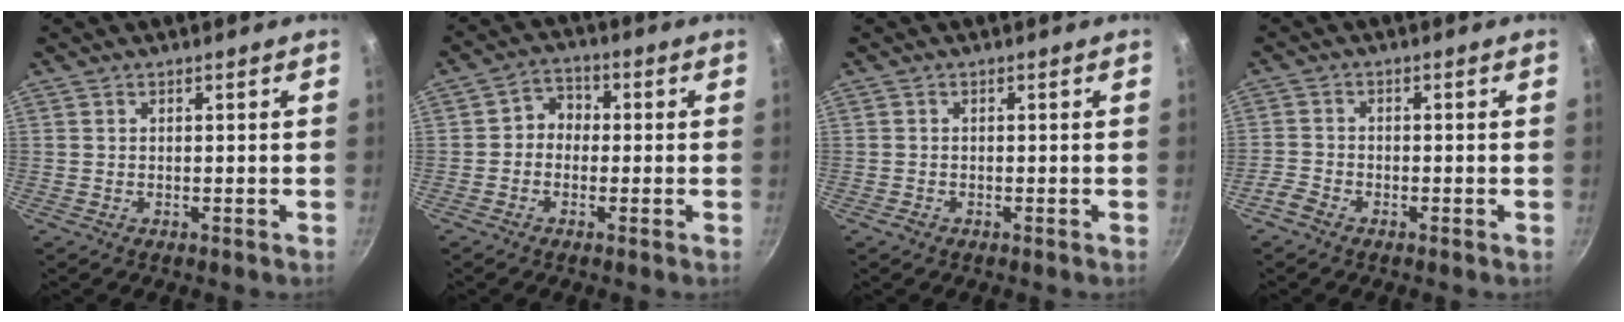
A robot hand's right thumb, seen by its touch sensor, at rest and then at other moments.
{"total": 4.5, "force": [-0.5, 3.9, 2.3], "torque": [-0.008, 0.015, -0.021]}
{"total": 1.0, "force": [-0.6, 0.7, 0.3], "torque": [-0.006, 0.004, -0.011]}
{"total": 3.0, "force": [-2.2, 1.7, 1.2], "torque": [-0.029, 0.018, -0.050]}